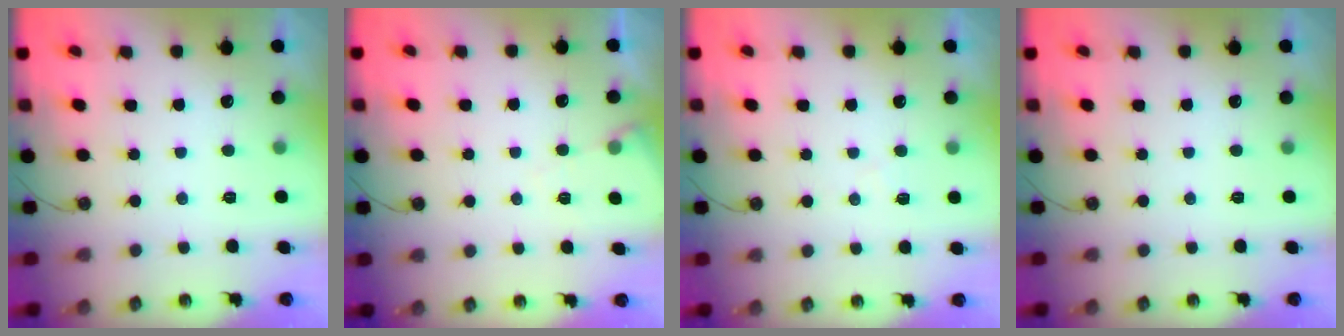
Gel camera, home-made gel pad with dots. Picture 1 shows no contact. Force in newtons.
{"total": 5.0, "press": 5.0, "slide": 0.7}
{"total": 5.5, "press": 5.5, "slide": 0.7}
{"total": 0.0}